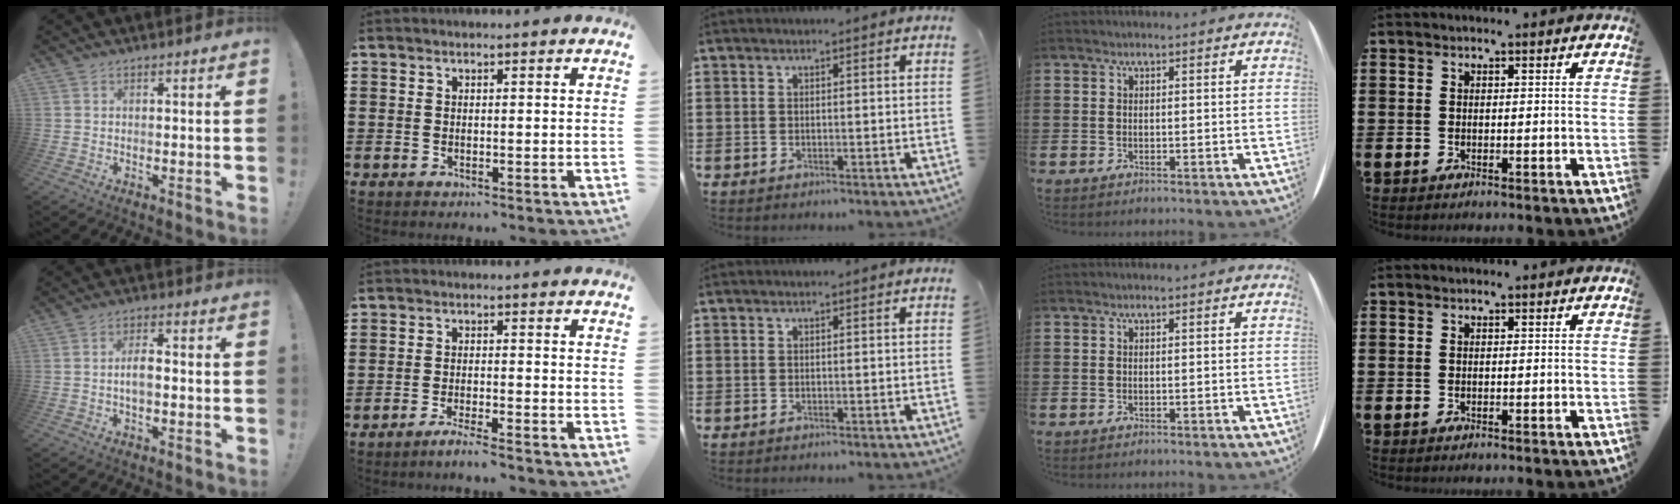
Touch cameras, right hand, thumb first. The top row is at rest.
{"thumb": {"total": 4.7, "force": [-0.8, 1.8, 4.2], "torque": [-0.090, 0.005, -0.021]}, "index": {"total": 2.8, "force": [-2.5, -0.5, 1.1], "torque": [-0.017, 0.000, -0.047]}}